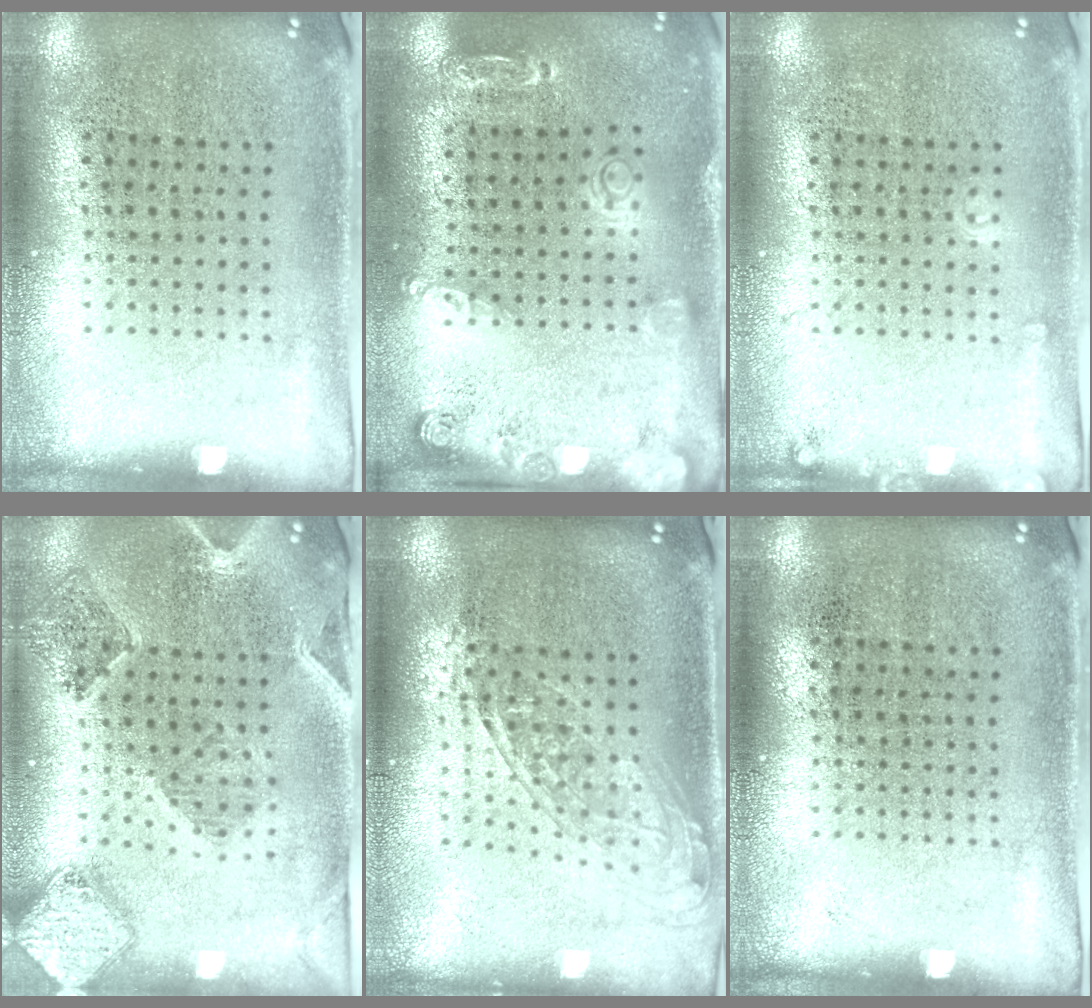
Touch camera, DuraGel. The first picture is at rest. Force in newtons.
{"total": 1.5, "press": 1.5, "slide": 0.3}
{"total": 1.0, "press": 1.0, "slide": 0.1}
{"total": 1.5, "press": 1.4, "slide": 0.3}
{"total": 1.6, "press": 1.3, "slide": 0.9}
{"total": 0.0}